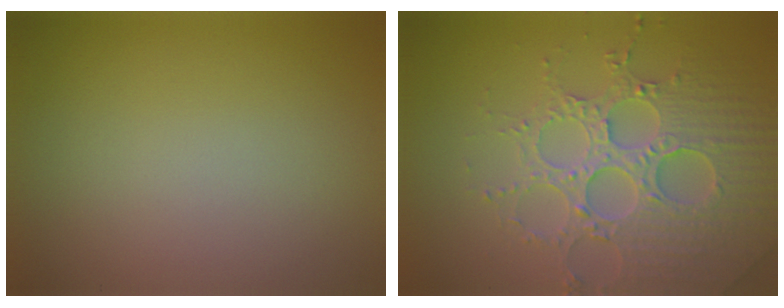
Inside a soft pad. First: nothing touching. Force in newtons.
{"total": 5.3, "press": 5.1, "slide": 1.2}